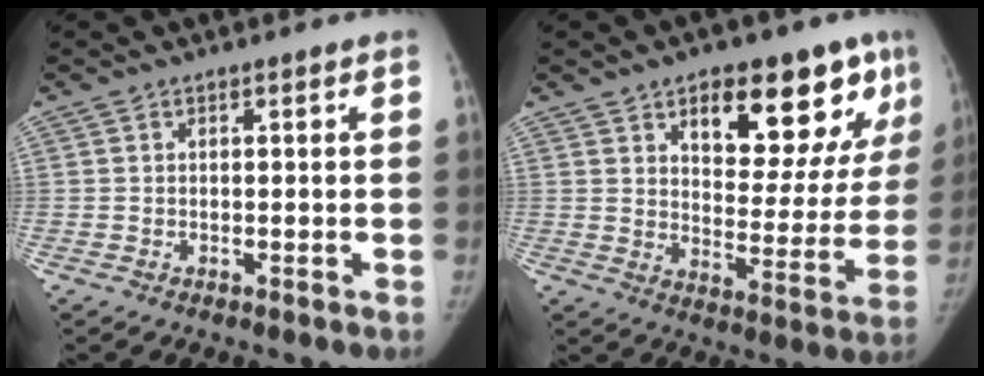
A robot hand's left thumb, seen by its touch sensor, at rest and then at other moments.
{"total": 20.1, "force": [10.7, 9.1, 14.3], "torque": [-0.134, -0.045, 0.151]}